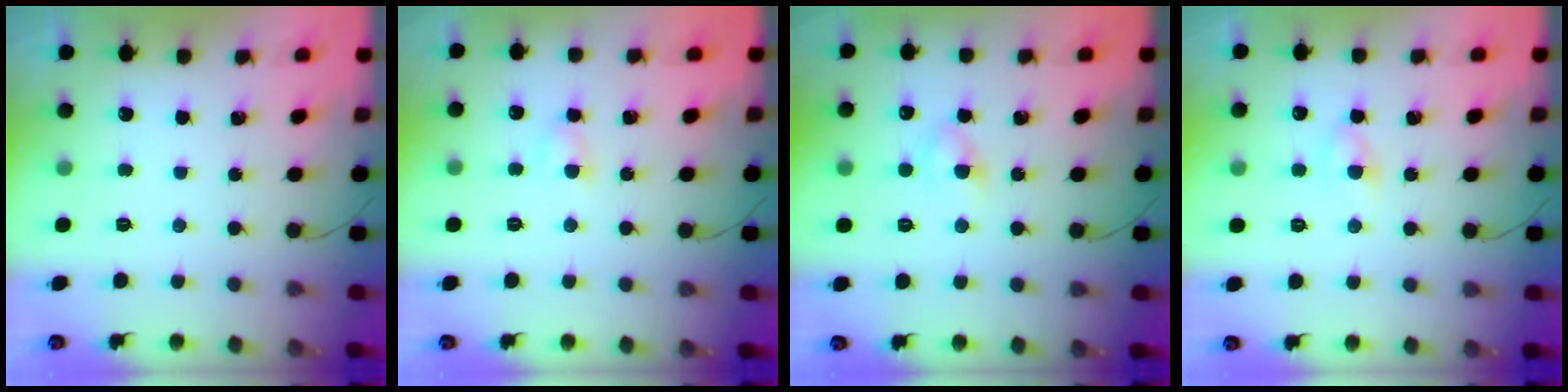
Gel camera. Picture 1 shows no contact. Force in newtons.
{"total": 3.8, "press": 3.6, "slide": 0.9}
{"total": 3.4, "press": 3.2, "slide": 1.2}
{"total": 2.9, "press": 2.8, "slide": 0.9}